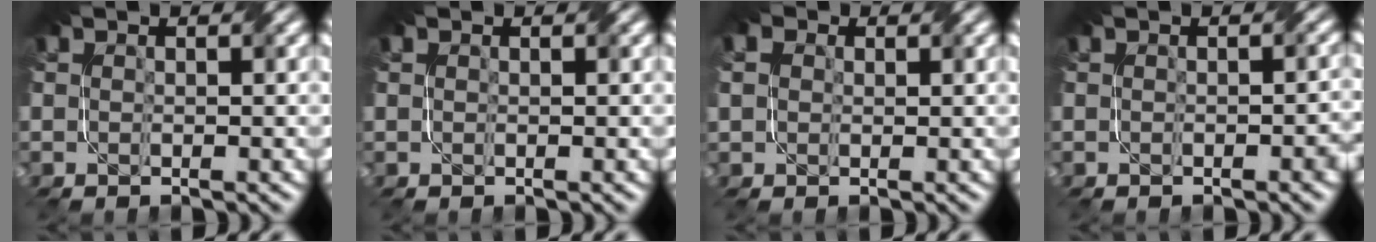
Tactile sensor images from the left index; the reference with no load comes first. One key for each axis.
{"total": 0.0}
{"total": 2.8, "fx": 0.9, "fy": 2.3, "fz": 1.3, "tx": -0.041, "ty": 0.011, "tz": 0.010}
{"total": 1.1, "fx": -0.5, "fy": 0.3, "fz": 1.0, "tx": -0.013, "ty": 0.000, "tz": -0.006}